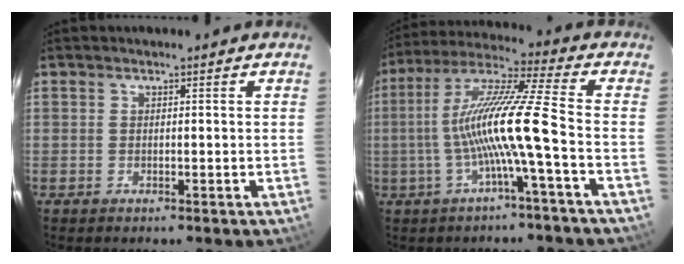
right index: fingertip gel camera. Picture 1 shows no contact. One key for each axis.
{"total": 13.1, "fx": -3.3, "fy": -1.5, "fz": 12.6, "tx": -0.239, "ty": 0.006, "tz": -0.061}